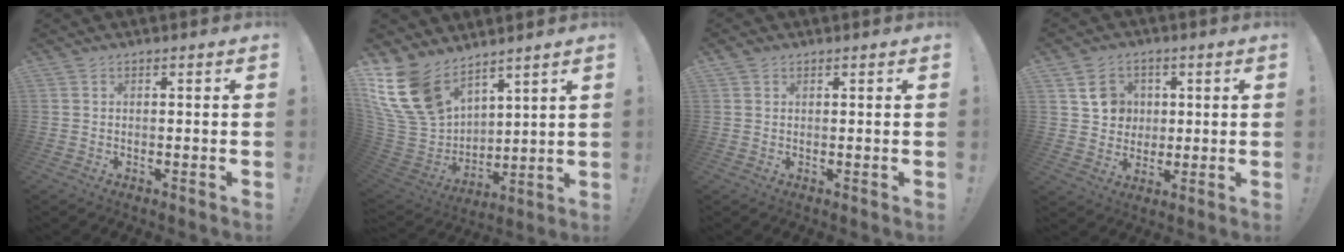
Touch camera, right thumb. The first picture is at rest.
{"total": 18.7, "force": [12.2, 11.2, 8.7], "torque": [-0.188, -0.075, 0.240]}
{"total": 1.3, "force": [1.0, 0.8, 0.3], "torque": [0.003, -0.002, 0.017]}
{"total": 8.7, "force": [3.3, 7.8, 2.2], "torque": [-0.017, -0.018, 0.066]}